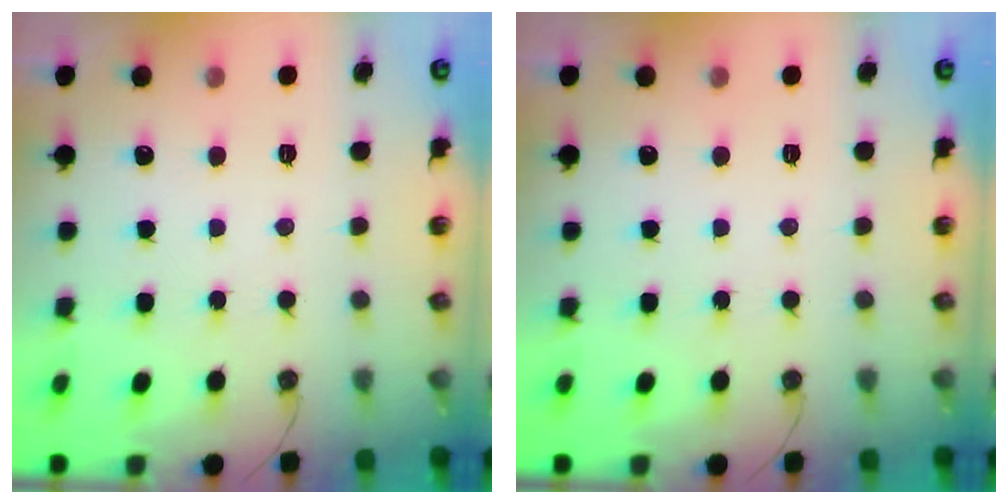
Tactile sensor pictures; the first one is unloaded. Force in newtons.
{"total": 0.0}